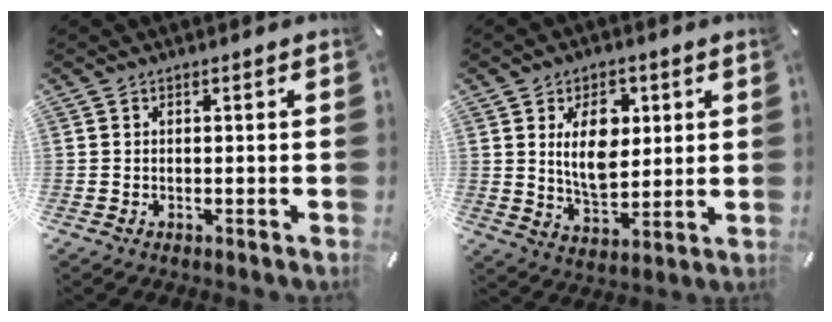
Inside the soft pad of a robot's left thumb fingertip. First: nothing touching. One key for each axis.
{"total": 11.9, "fx": 3.3, "fy": 7.8, "fz": 8.3, "tx": -0.139, "ty": -0.003, "tz": 0.054}